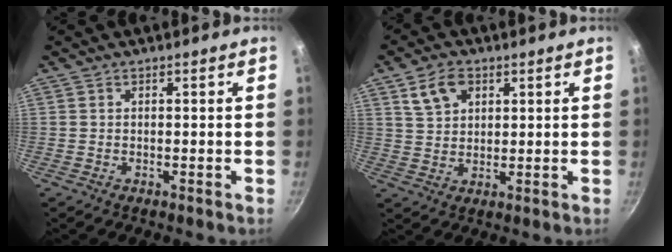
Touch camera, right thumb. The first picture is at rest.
{"total": 6.6, "force": [3.1, 4.5, 3.8], "torque": [-0.054, -0.002, 0.057]}